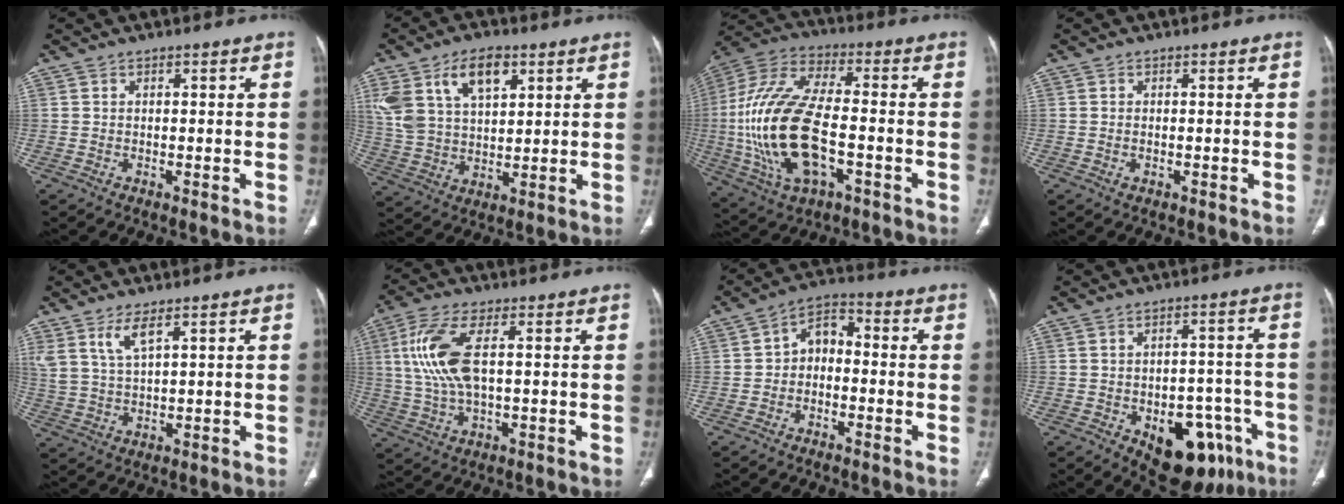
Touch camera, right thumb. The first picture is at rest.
{"total": 14.0, "force": [6.6, 7.9, 9.5], "torque": [-0.170, -0.010, 0.133]}
{"total": 22.7, "force": [-3.8, 10.8, 19.7], "torque": [-0.428, 0.017, -0.061]}
{"total": 0.7, "force": [-0.2, 0.4, 0.6], "torque": [-0.017, 0.002, -0.001]}
{"total": 5.5, "force": [3.3, 1.4, 4.1], "torque": [-0.093, -0.017, 0.077]}
{"total": 11.4, "force": [2.1, 4.6, 10.2], "torque": [-0.241, 0.002, 0.045]}
{"total": 6.0, "force": [-1.0, 4.3, 4.1], "torque": [-0.048, 0.033, -0.033]}
{"total": 15.6, "force": [-7.1, 9.1, 10.6], "torque": [-0.098, 0.038, -0.082]}